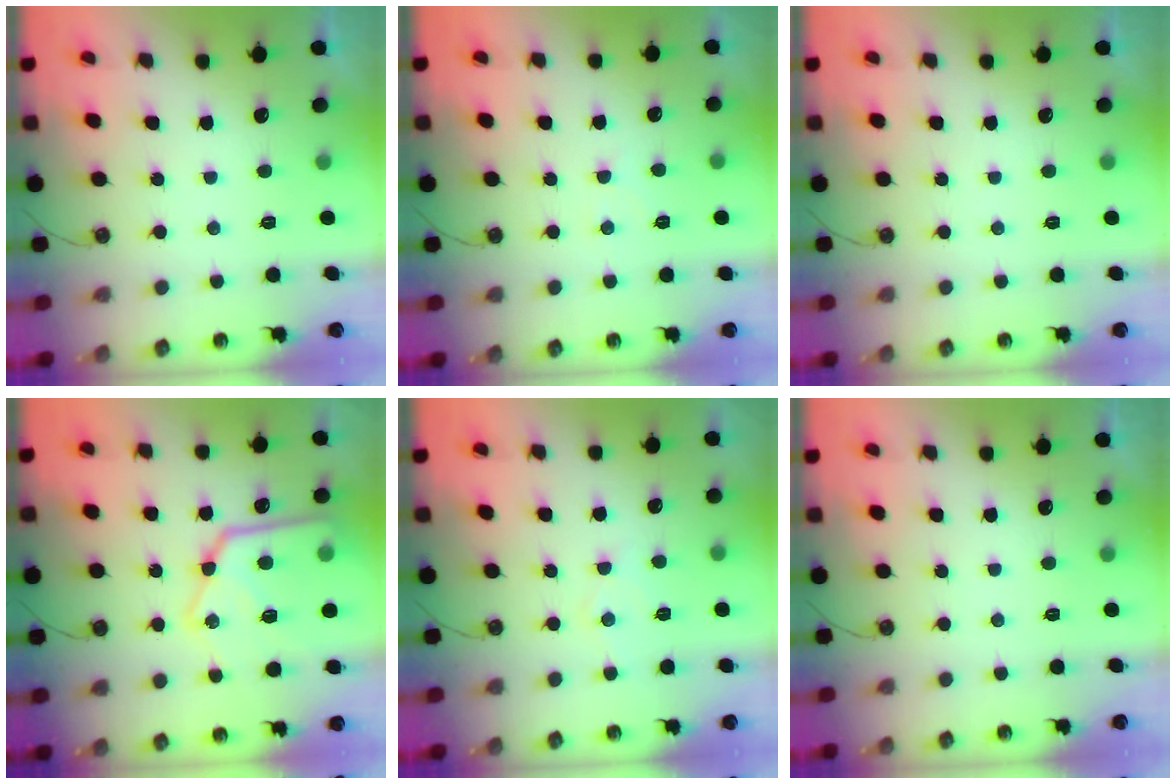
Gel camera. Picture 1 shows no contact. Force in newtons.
{"total": 4.1, "press": 4.1, "slide": 0.7}
{"total": 0.0}
{"total": 21.7, "press": 21.6, "slide": 2.4}
{"total": 7.3, "press": 7.3, "slide": 0.4}
{"total": 0.0}